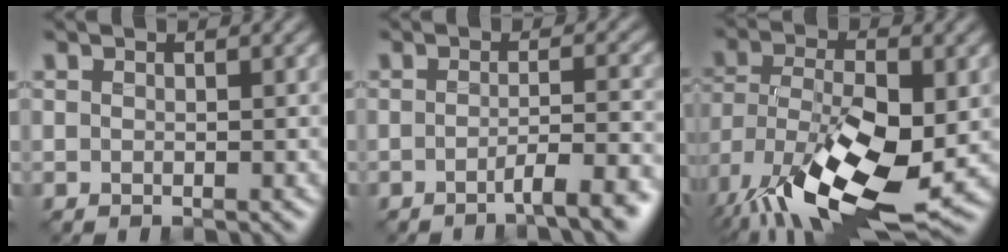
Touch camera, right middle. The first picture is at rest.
{"total": 3.7, "force": [-2.3, 0.6, 2.9], "torque": [-0.038, 0.005, -0.049]}
{"total": 15.0, "force": [-6.5, 6.6, 11.8], "torque": [-0.239, -0.036, -0.111]}